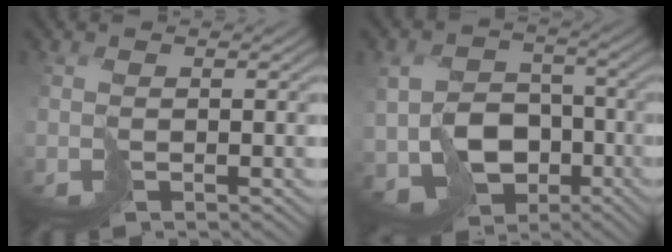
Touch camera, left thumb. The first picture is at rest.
{"total": 8.0, "force": [-2.4, 6.8, 3.4], "torque": [-0.077, -0.022, -0.044]}